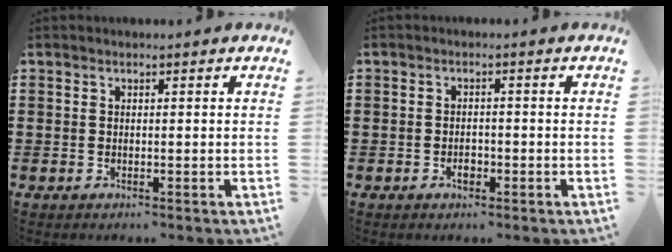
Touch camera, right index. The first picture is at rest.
{"total": 1.8, "force": [-0.9, 1.1, 1.2], "torque": [-0.025, 0.001, -0.016]}